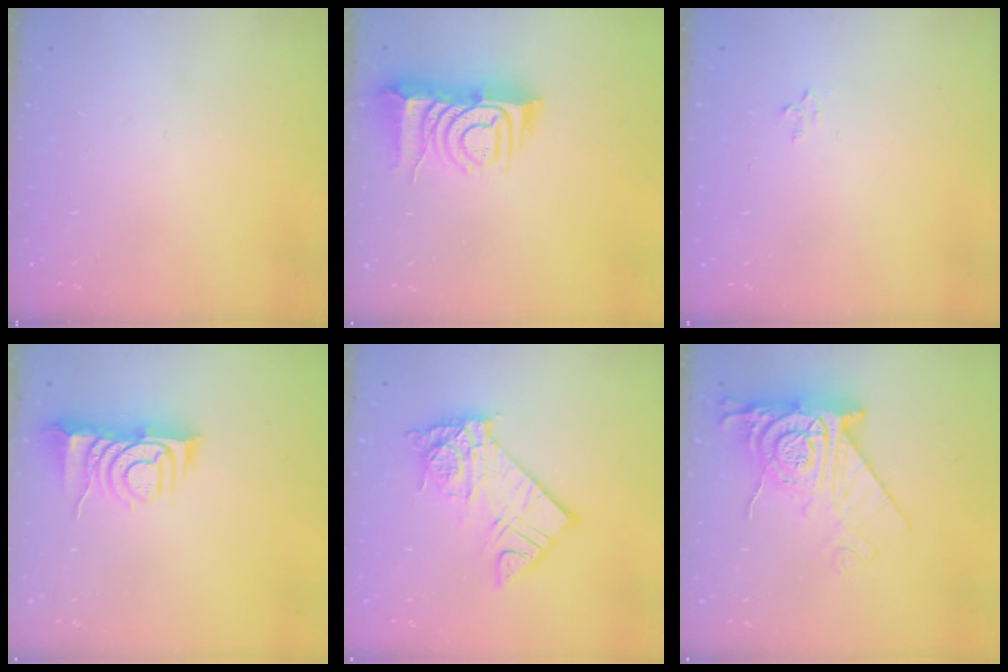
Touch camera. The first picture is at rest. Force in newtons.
{"total": 9.5, "press": 9.4, "slide": 1.2}
{"total": 2.9, "press": 2.8, "slide": 0.4}
{"total": 8.9, "press": 8.8, "slide": 1.2}
{"total": 11.5, "press": 11.4, "slide": 1.0}
{"total": 16.0, "press": 15.9, "slide": 1.4}